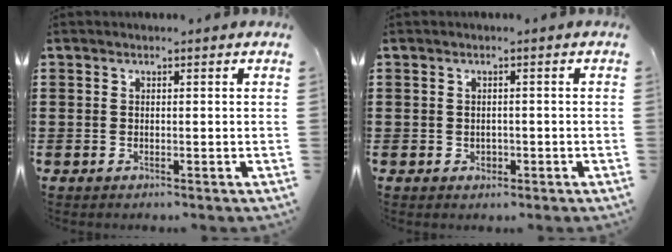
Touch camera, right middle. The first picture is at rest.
{"total": 1.1, "force": [-0.3, 1.0, 0.5], "torque": [-0.013, 0.003, -0.006]}